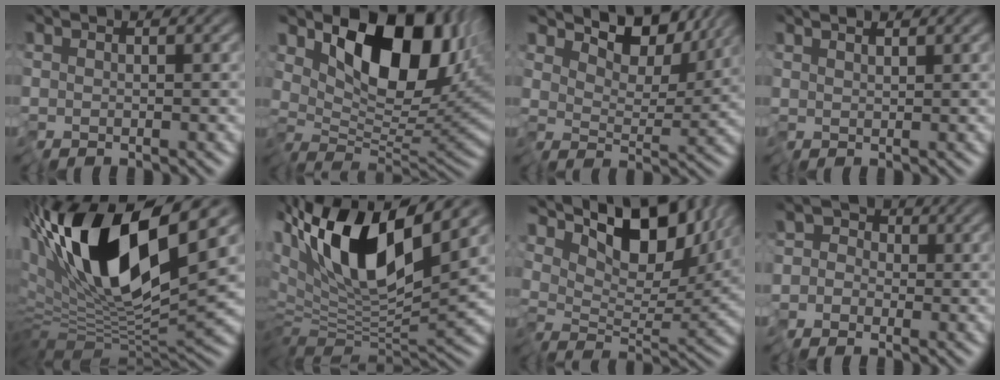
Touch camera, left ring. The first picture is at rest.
{"total": 10.4, "force": [4.2, 5.5, 7.9], "torque": [-0.114, -0.010, 0.073]}
{"total": 6.3, "force": [4.8, 2.9, 2.8], "torque": [-0.041, 0.000, 0.068]}
{"total": 1.0, "force": [0.9, 0.0, 0.4], "torque": [-0.010, 0.008, 0.018]}
{"total": 15.9, "force": [4.2, 4.9, 14.5], "torque": [-0.276, 0.012, 0.063]}
{"total": 13.4, "force": [4.5, 4.9, 11.7], "torque": [-0.225, 0.017, 0.075]}
{"total": 9.5, "force": [6.1, 4.1, 6.0], "torque": [-0.098, -0.003, 0.105]}
{"total": 3.3, "force": [-1.8, 2.7, 0.5], "torque": [0.023, 0.010, -0.047]}